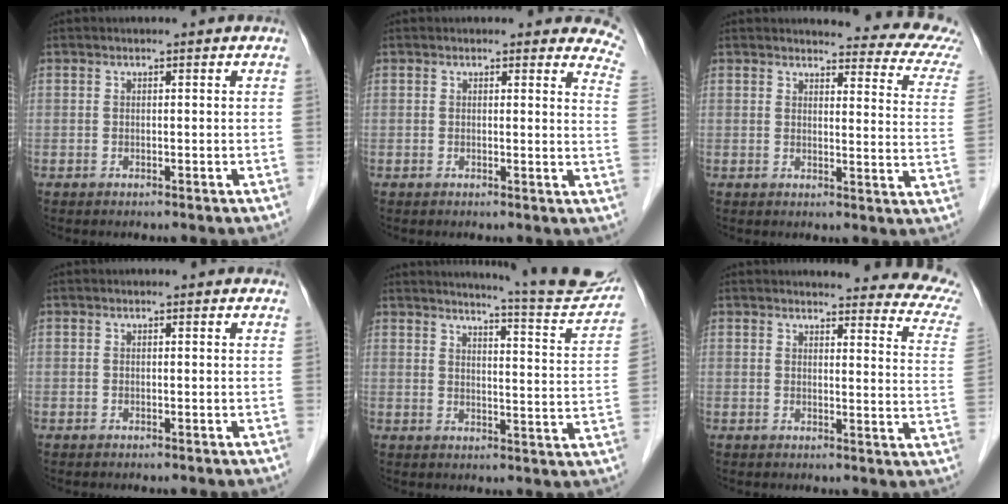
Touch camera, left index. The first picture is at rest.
{"total": 7.2, "force": [6.6, 2.2, 2.0], "torque": [0.009, -0.024, 0.031]}
{"total": 12.9, "force": [11.9, 1.9, 4.4], "torque": [-0.026, -0.058, 0.098]}
{"total": 0.0}
{"total": 14.3, "force": [13.7, -0.5, 4.1], "torque": [-0.059, -0.063, 0.158]}
{"total": 15.7, "force": [14.6, 2.4, 5.2], "torque": [-0.034, -0.059, 0.129]}